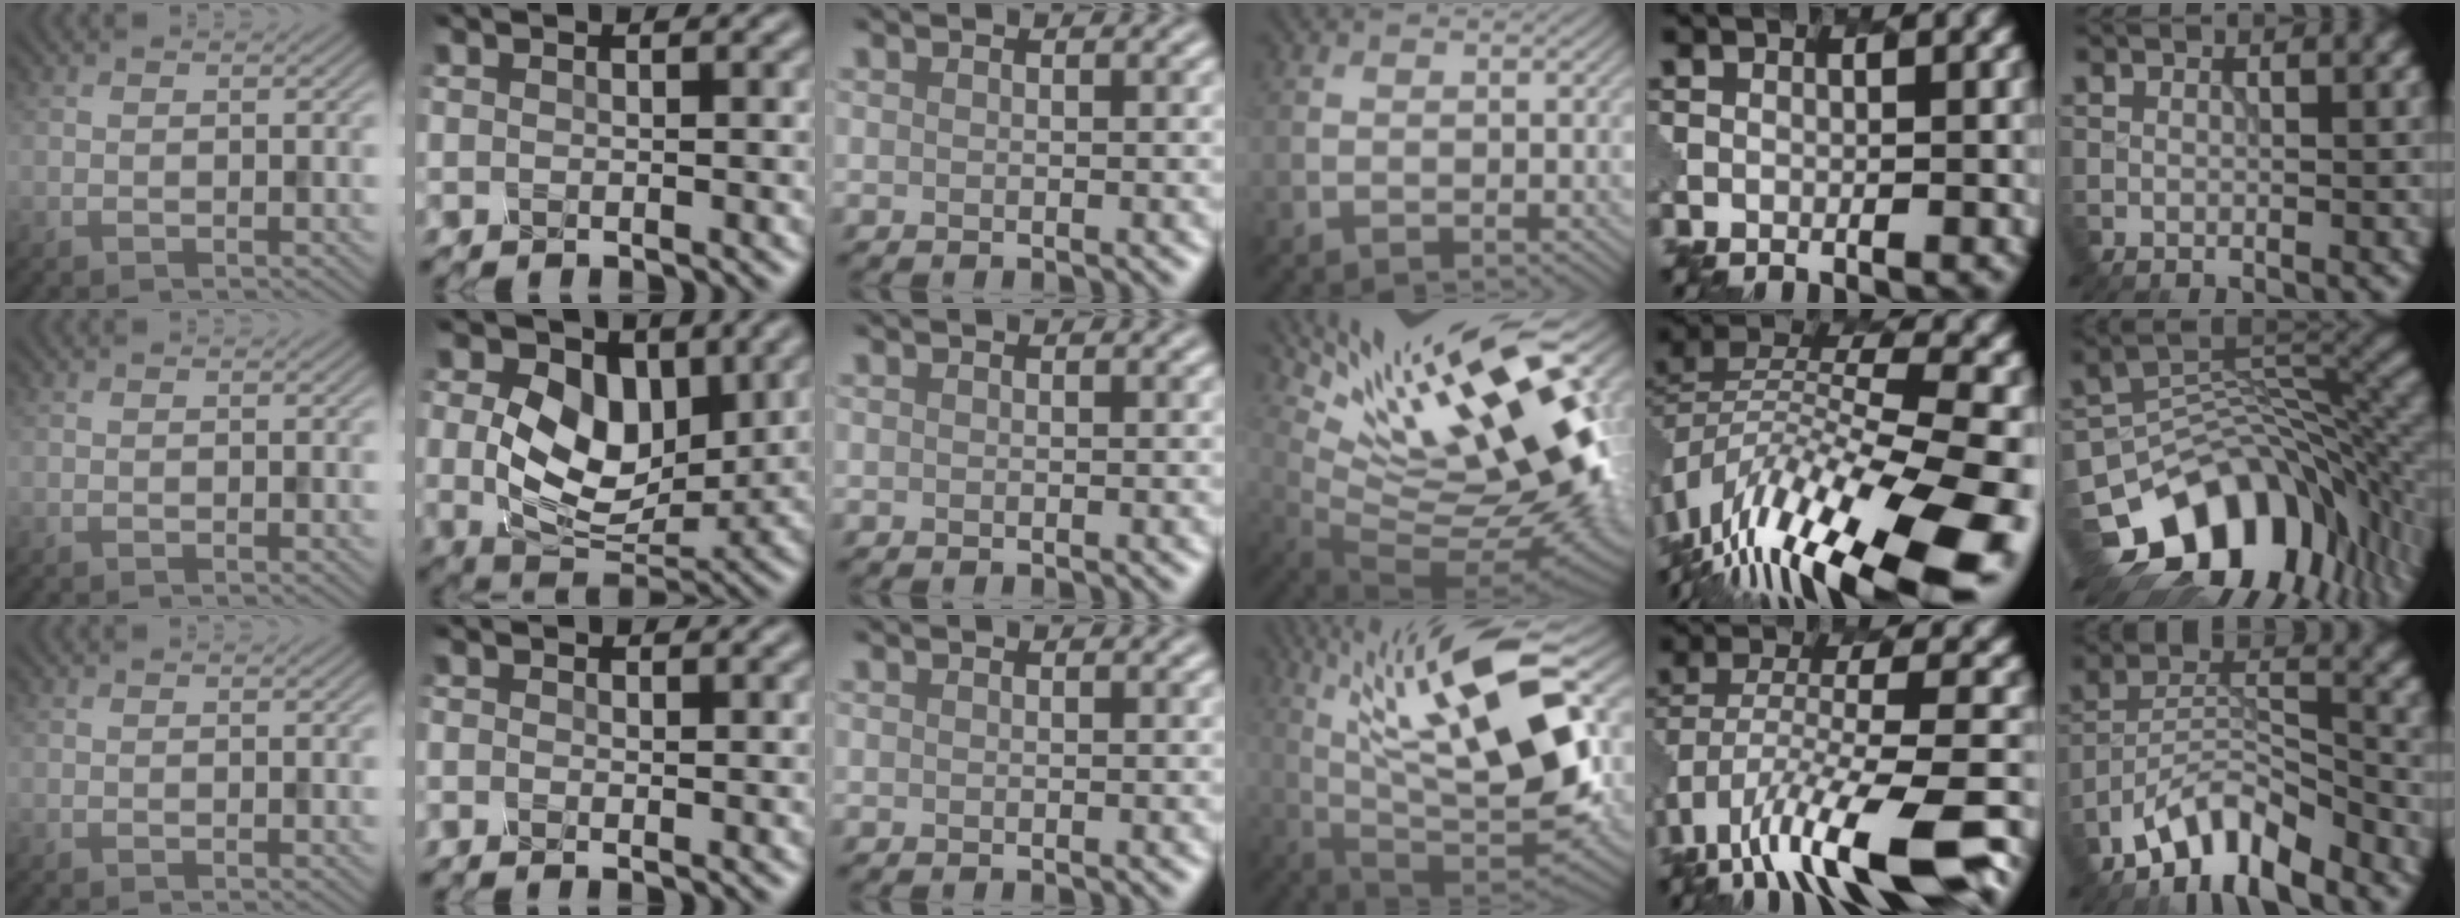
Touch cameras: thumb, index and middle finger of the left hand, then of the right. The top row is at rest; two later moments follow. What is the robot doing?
{"motion": "twist", "object": "rubiks cube"}